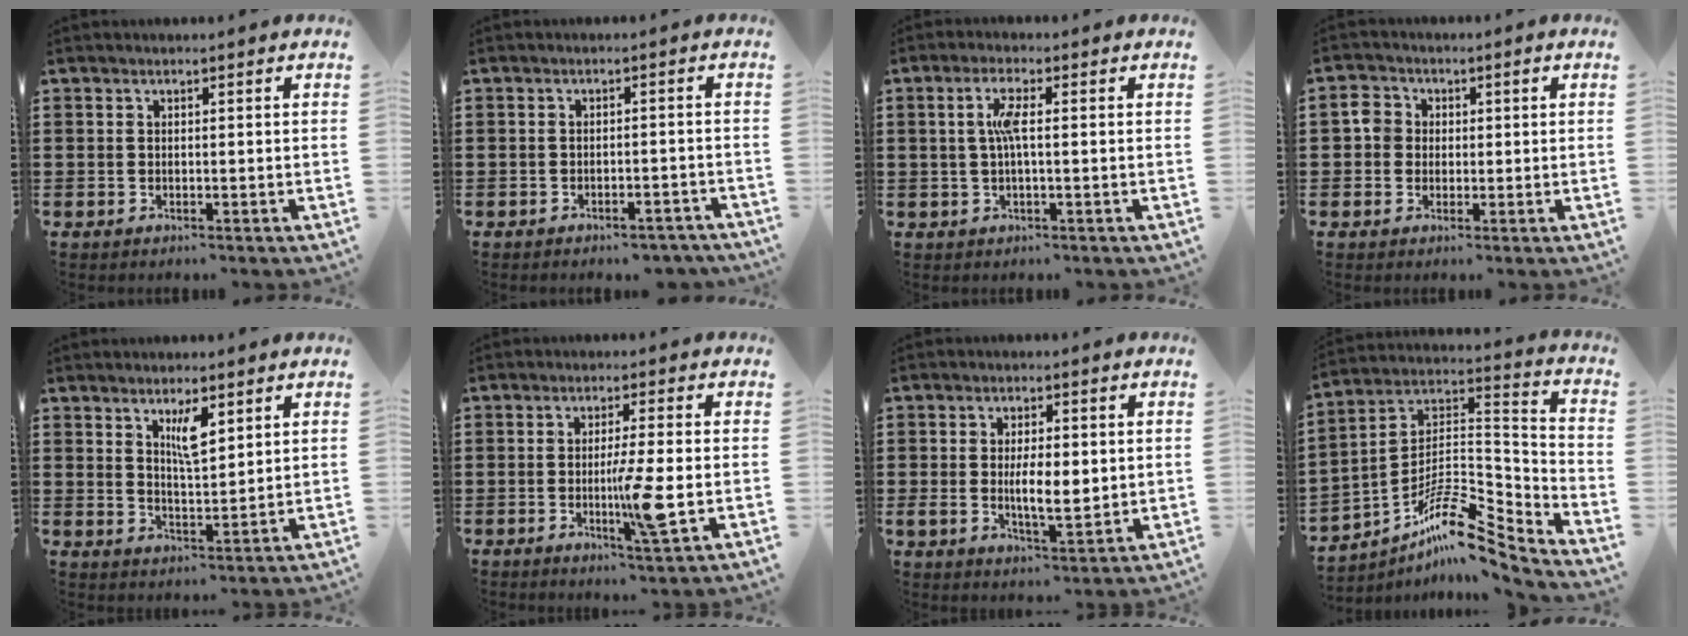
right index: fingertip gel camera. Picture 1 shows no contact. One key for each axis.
{"total": 2.5, "fx": -2.5, "fy": 0.2, "fz": 0.4, "tx": -0.011, "ty": -0.001, "tz": -0.051}
{"total": 4.0, "fx": 0.3, "fy": 0.7, "fz": 3.9, "tx": -0.082, "ty": -0.001, "tz": -0.001}
{"total": 3.0, "fx": -0.1, "fy": 2.8, "fz": 1.2, "tx": -0.033, "ty": 0.010, "tz": -0.005}
{"total": 4.8, "fx": 2.6, "fy": 1.5, "fz": 3.8, "tx": -0.067, "ty": -0.001, "tz": 0.040}
{"total": 7.6, "fx": -1.5, "fy": 0.3, "fz": 7.4, "tx": -0.137, "ty": -0.017, "tz": -0.031}
{"total": 5.7, "fx": 0.1, "fy": 2.6, "fz": 5.1, "tx": -0.089, "ty": 0.004, "tz": 0.000}
{"total": 9.8, "fx": -7.0, "fy": 3.0, "fz": 6.2, "tx": -0.122, "ty": -0.003, "tz": -0.138}